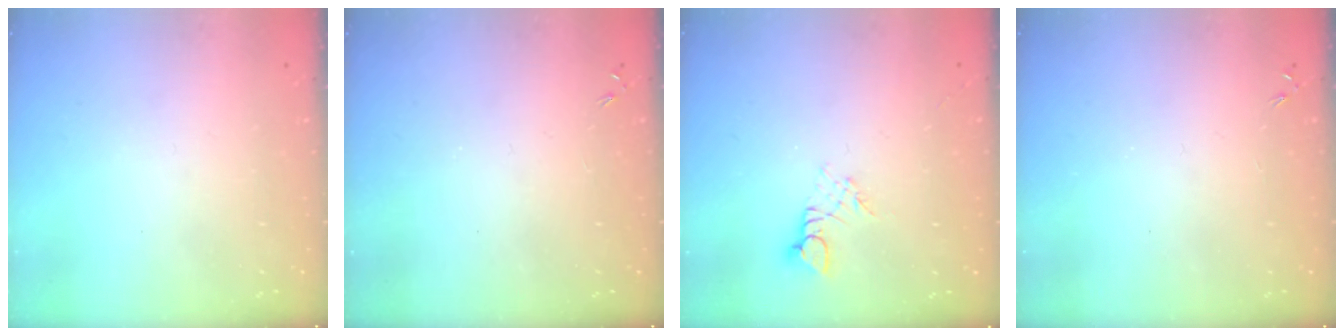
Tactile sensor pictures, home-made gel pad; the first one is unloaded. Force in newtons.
{"total": 0.0}
{"total": 2.3, "press": 2.3, "slide": 0.2}
{"total": 0.0}